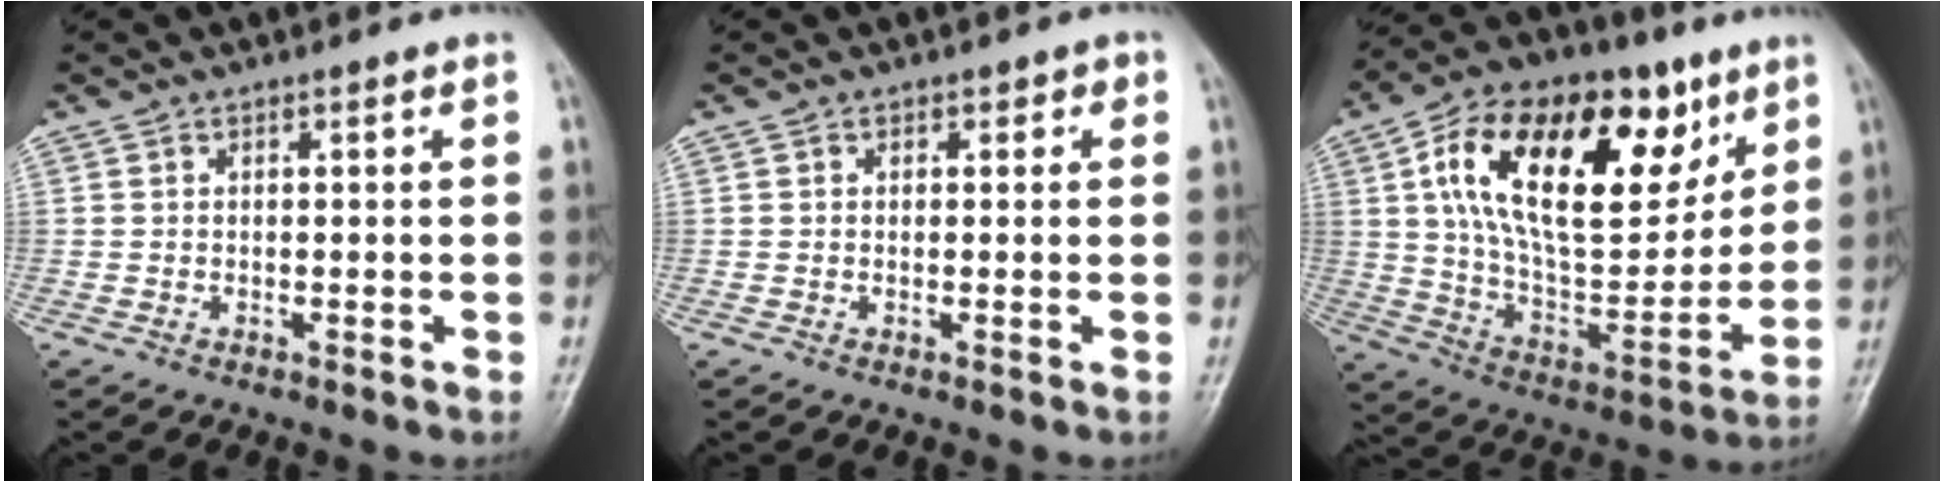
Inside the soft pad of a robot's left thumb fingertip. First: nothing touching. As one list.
[{"total": 1.3, "force": [0.5, 1.0, 0.7], "torque": [0.009, 0.001, 0.002]}, {"total": 29.1, "force": [11.7, 15.1, 21.9], "torque": [-0.336, -0.016, 0.197]}]